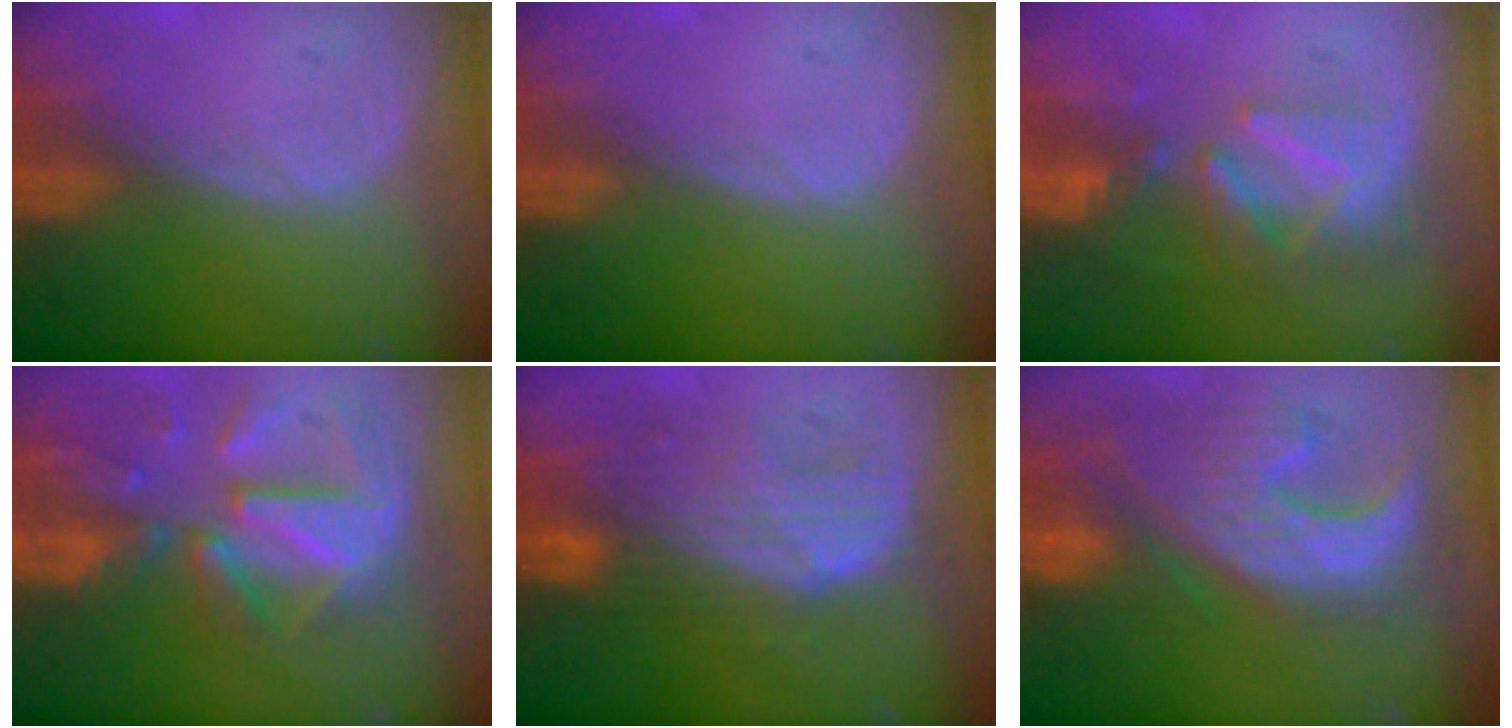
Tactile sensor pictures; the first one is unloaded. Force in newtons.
{"total": 0.0}
{"total": 8.2, "press": 7.5, "slide": 3.4}
{"total": 12.1, "press": 10.6, "slide": 5.9}
{"total": 8.9, "press": 8.3, "slide": 3.2}
{"total": 12.4, "press": 11.2, "slide": 5.4}